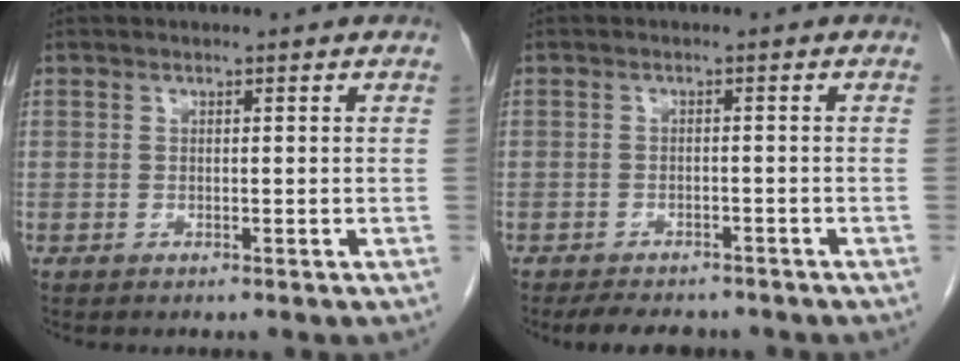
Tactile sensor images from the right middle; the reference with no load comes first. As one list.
[{"total": 6.9, "force": [-5.9, 2.6, 2.5], "torque": [-0.034, -0.003, -0.079]}]